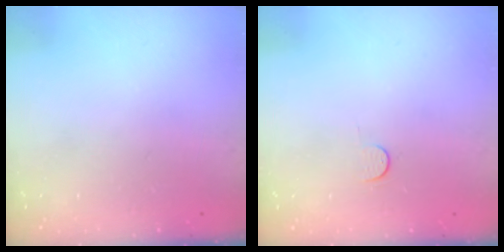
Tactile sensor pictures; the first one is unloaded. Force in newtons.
{"total": 2.8, "press": 2.8, "slide": 0.4}